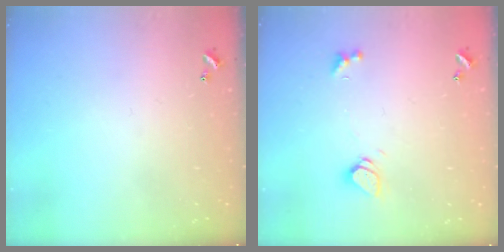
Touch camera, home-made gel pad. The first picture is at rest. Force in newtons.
{"total": 2.4, "press": 2.3, "slide": 0.3}